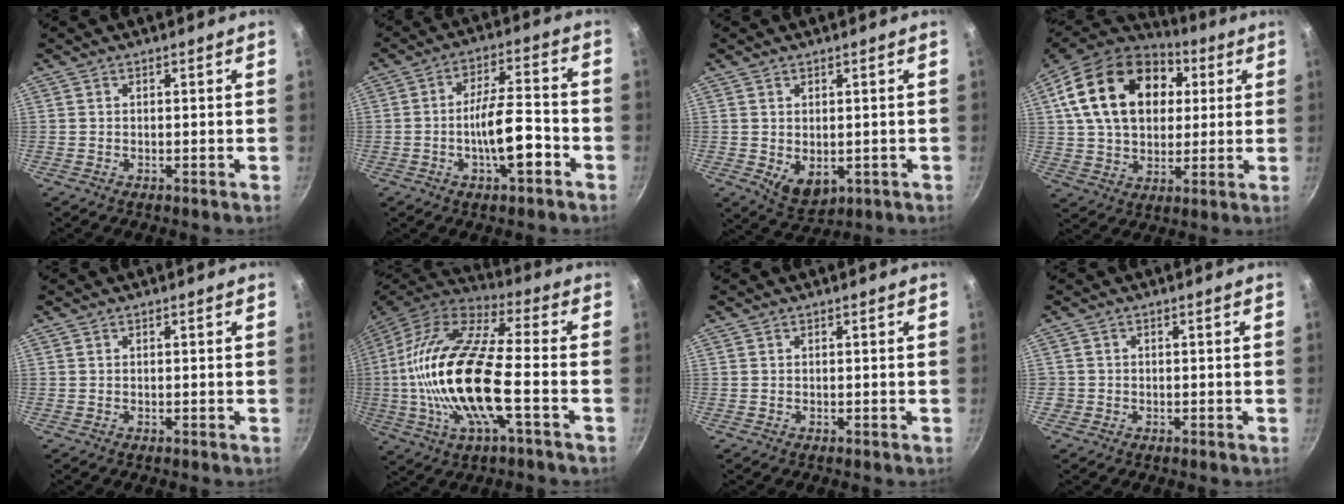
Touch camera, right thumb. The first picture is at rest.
{"total": 10.3, "force": [-3.8, 3.2, 9.0], "torque": [-0.137, 0.034, -0.062]}
{"total": 5.1, "force": [-0.2, 3.3, 3.9], "torque": [-0.054, -0.016, 0.010]}
{"total": 23.9, "force": [6.9, 16.5, 15.8], "torque": [-0.259, 0.009, 0.113]}
{"total": 0.0}
{"total": 23.4, "force": [-3.2, 8.1, 21.8], "torque": [-0.434, 0.023, -0.074]}
{"total": 0.0}
{"total": 1.3, "force": [-0.4, 1.3, 0.2], "torque": [0.001, 0.005, -0.005]}